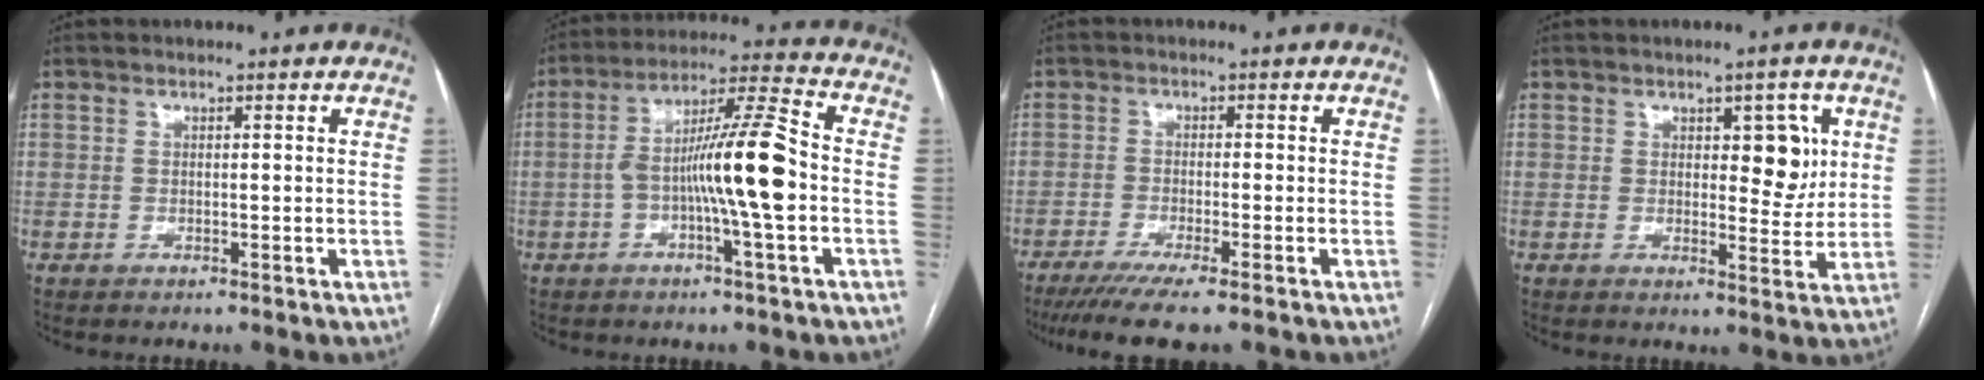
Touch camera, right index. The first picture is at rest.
{"total": 12.4, "force": [-2.1, 0.3, 12.2], "torque": [-0.215, 0.016, -0.043]}
{"total": 7.9, "force": [-6.1, -0.1, 5.0], "torque": [-0.072, -0.017, -0.095]}
{"total": 5.7, "force": [1.8, 2.7, 4.7], "torque": [-0.055, 0.004, 0.026]}